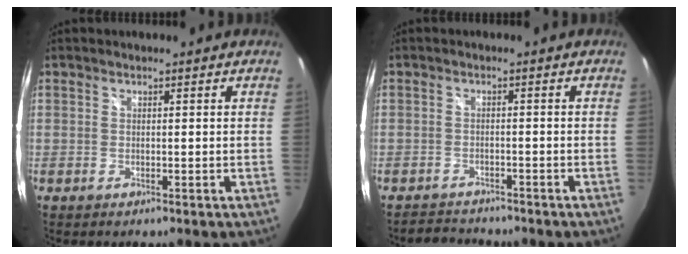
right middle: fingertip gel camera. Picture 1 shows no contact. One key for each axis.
{"total": 3.8, "fx": -3.6, "fy": 1.0, "fz": 0.0, "tx": -0.015, "ty": 0.003, "tz": -0.062}